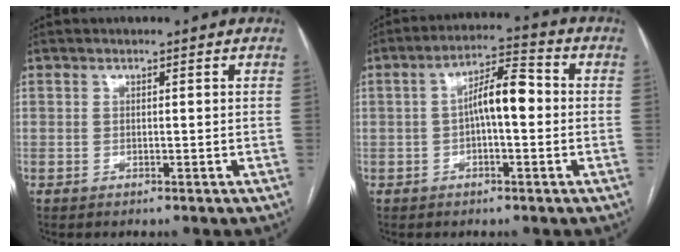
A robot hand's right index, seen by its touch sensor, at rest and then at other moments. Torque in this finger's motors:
{"motor_torque": [1.42, -0.07, 0.64, 0.14]}